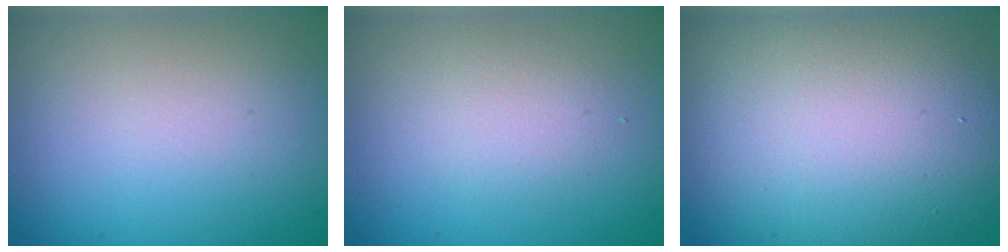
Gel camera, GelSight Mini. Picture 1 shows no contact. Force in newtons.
{"total": 1.7, "press": 1.7, "slide": 0.1}
{"total": 12.9, "press": 12.9, "slide": 0.4}